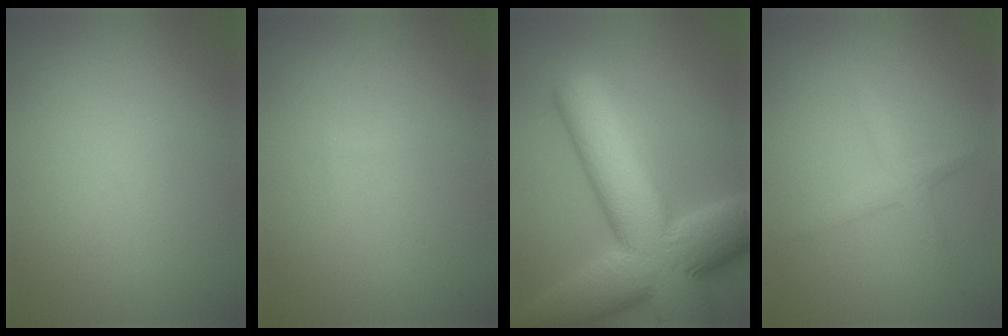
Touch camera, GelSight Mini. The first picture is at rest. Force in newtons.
{"total": 0.0}
{"total": 14.9, "press": 14.9, "slide": 0.3}
{"total": 1.8, "press": 1.8, "slide": 0.1}